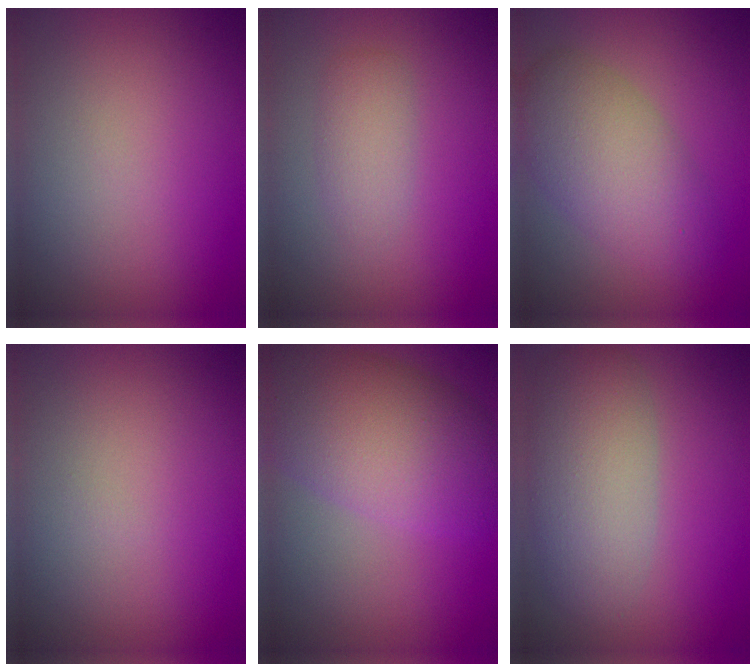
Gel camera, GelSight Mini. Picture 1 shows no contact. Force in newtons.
{"total": 2.0, "press": 2.0, "slide": 0.2}
{"total": 6.0, "press": 6.0, "slide": 0.1}
{"total": 0.0}
{"total": 8.7, "press": 8.7, "slide": 0.2}
{"total": 5.9, "press": 5.9, "slide": 0.3}